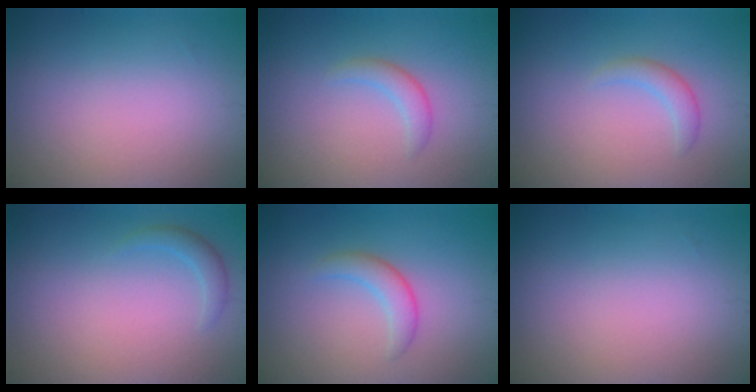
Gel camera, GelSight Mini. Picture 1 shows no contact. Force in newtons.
{"total": 1.5, "press": 1.5, "slide": 0.1}
{"total": 1.5, "press": 1.5, "slide": 0.1}
{"total": 1.3, "press": 1.3, "slide": 0.2}
{"total": 2.1, "press": 2.1, "slide": 0.2}
{"total": 0.0}